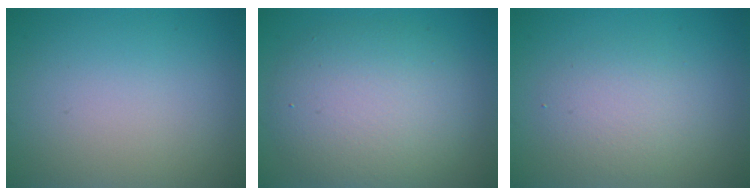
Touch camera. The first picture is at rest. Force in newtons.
{"total": 6.8, "press": 6.8, "slide": 0.5}
{"total": 2.8, "press": 2.8, "slide": 0.2}